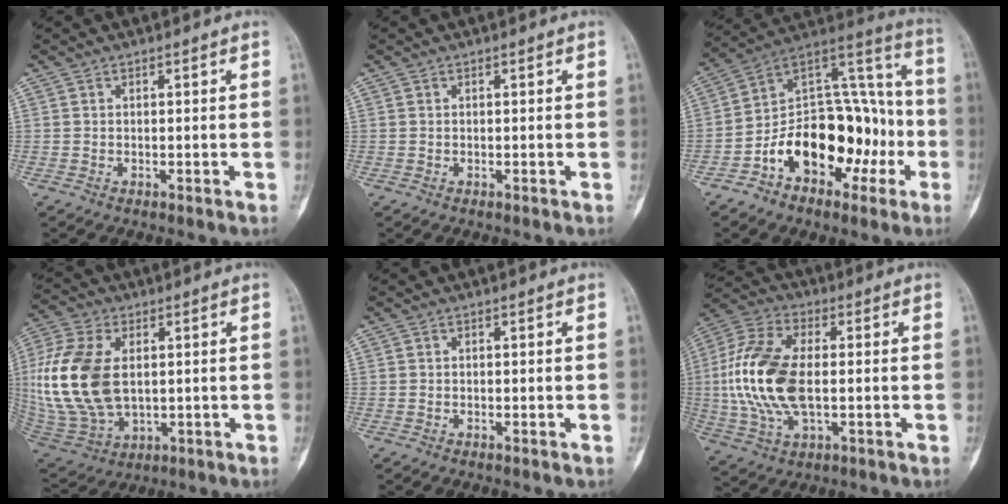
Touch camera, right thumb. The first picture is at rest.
{"total": 0.0}
{"total": 23.6, "force": [-6.7, 14.7, 17.2], "torque": [-0.220, 0.083, -0.094]}
{"total": 19.7, "force": [1.9, 12.0, 15.5], "torque": [-0.338, -0.012, 0.047]}
{"total": 0.0}
{"total": 17.0, "force": [-0.3, 8.9, 14.5], "torque": [-0.313, 0.009, -0.006]}